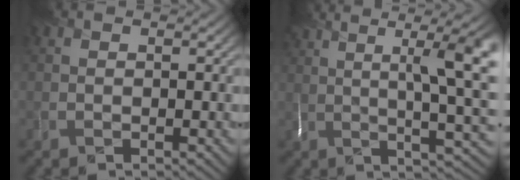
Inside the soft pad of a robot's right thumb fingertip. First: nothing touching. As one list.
[{"total": 13.9, "force": [4.4, 3.7, 12.7], "torque": [-0.197, 0.041, 0.078]}]